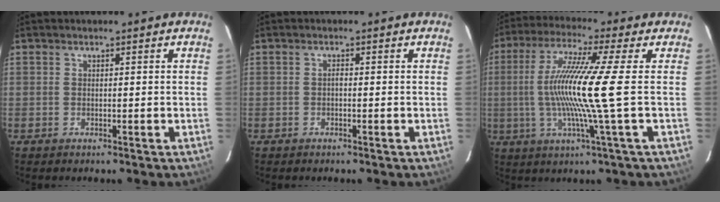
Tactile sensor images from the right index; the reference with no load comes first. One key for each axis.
{"total": 0.6, "fx": -0.3, "fy": 0.3, "fz": 0.4, "tx": -0.005, "ty": 0.005, "tz": -0.006}
{"total": 13.6, "fx": -0.8, "fy": -2.3, "fz": 13.4, "tx": -0.255, "ty": -0.007, "tz": -0.016}